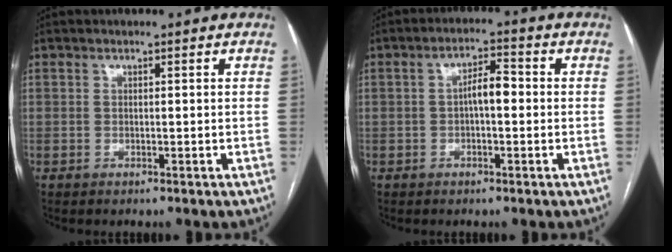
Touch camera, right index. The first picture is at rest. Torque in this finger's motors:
{"motor_torque": [0.63, -0.02, 0.35, 0.08]}